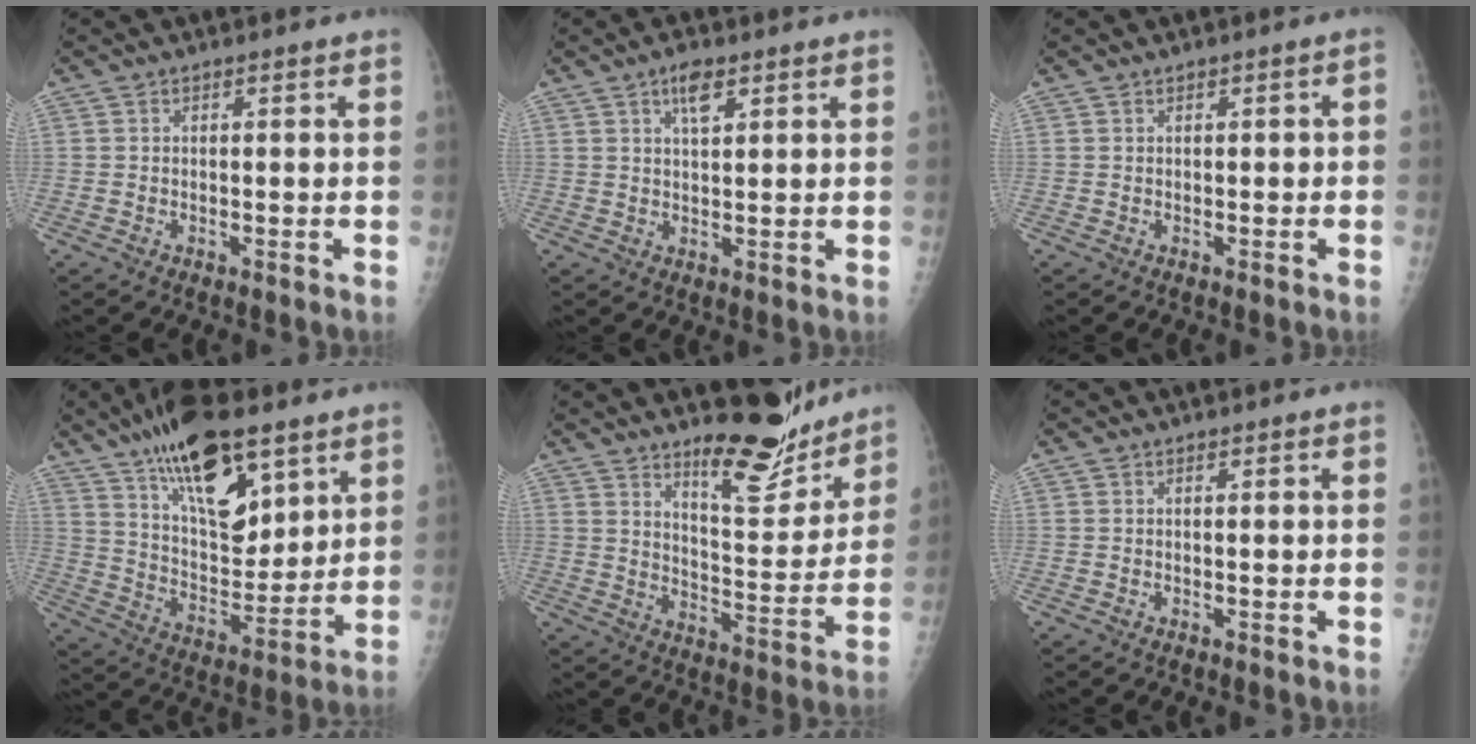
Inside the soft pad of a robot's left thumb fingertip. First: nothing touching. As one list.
[{"total": 4.0, "force": [2.2, 1.5, 2.9], "torque": [-0.045, -0.008, 0.038]}, {"total": 1.0, "force": [0.0, 0.6, 0.8], "torque": [-0.005, 0.010, -0.001]}, {"total": 20.5, "force": [12.4, 8.8, 13.7], "torque": [-0.196, -0.062, 0.221]}, {"total": 13.2, "force": [10.8, 3.9, 6.5], "torque": [-0.055, -0.093, 0.171]}, {"total": 0.0}]